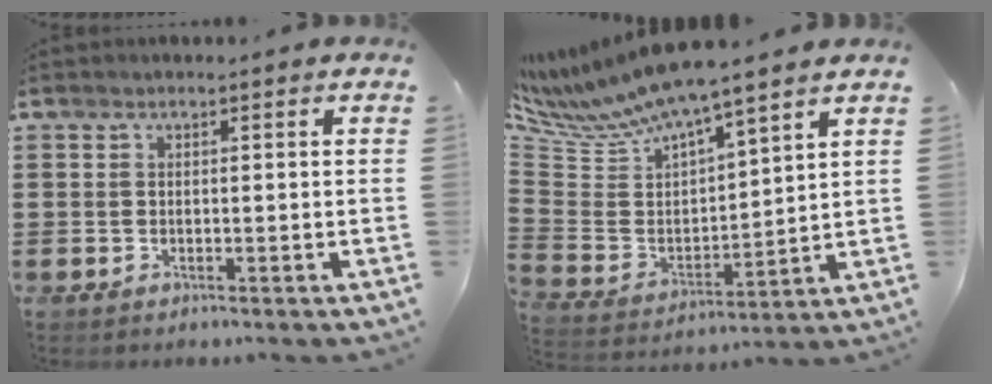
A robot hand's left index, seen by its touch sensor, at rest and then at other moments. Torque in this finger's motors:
{"motor_torque": [0.02, -1.10, 0.35, 0.21]}